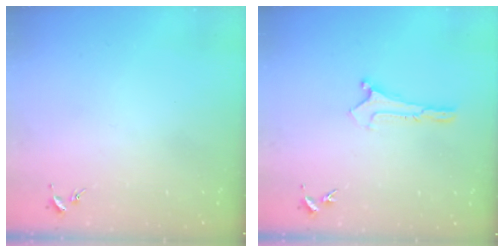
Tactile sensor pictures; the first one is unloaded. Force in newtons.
{"total": 0.0}